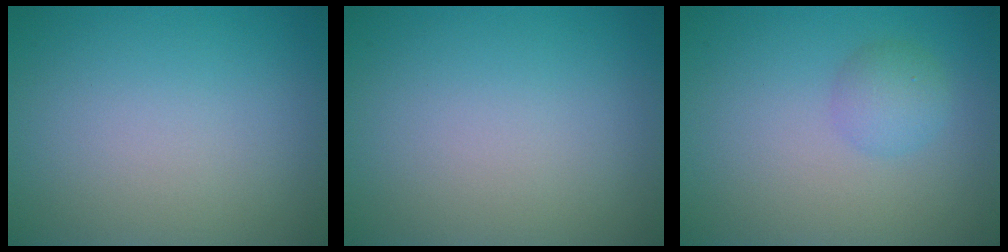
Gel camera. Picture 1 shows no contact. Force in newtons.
{"total": 0.0}
{"total": 2.0, "press": 2.0, "slide": 0.1}